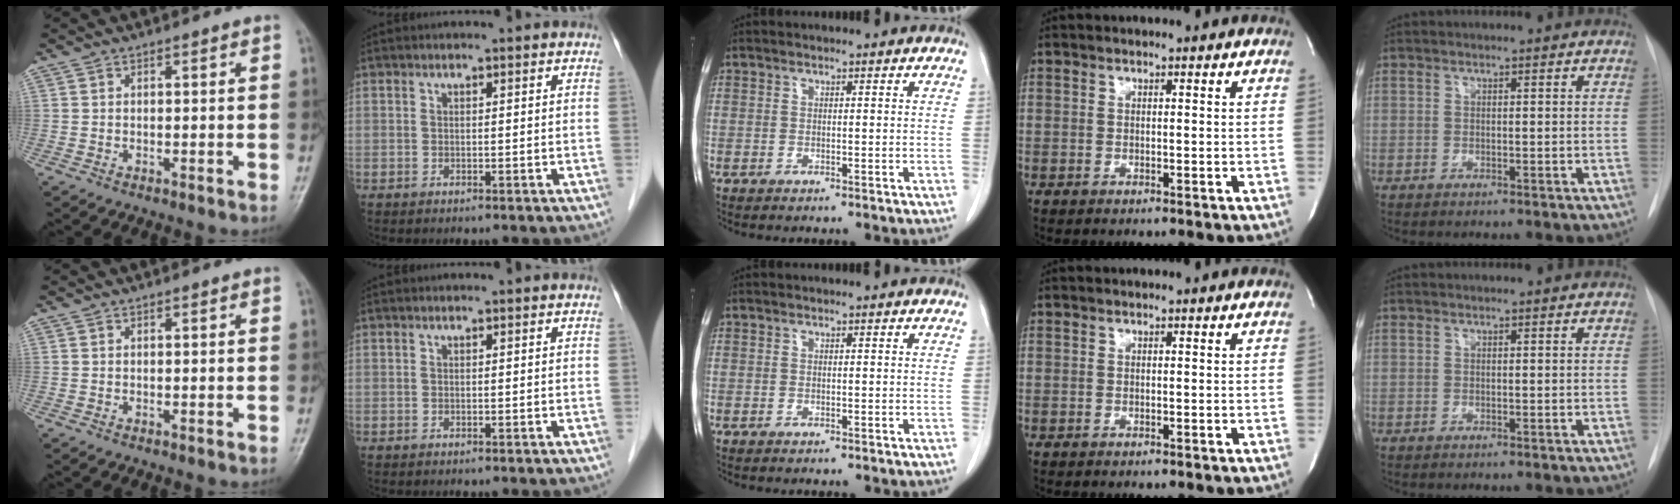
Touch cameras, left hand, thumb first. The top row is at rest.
{}